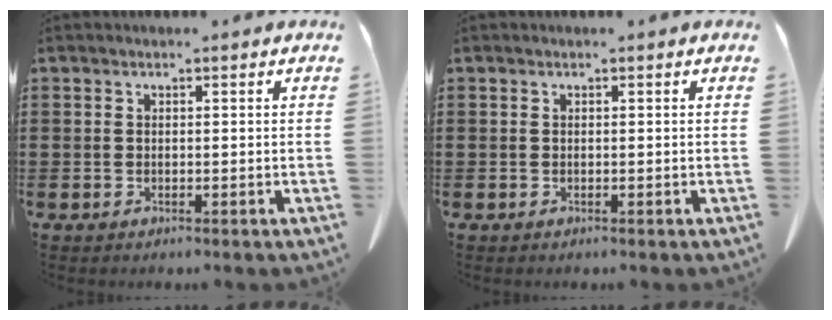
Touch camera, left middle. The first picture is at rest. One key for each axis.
{"total": 0.0}